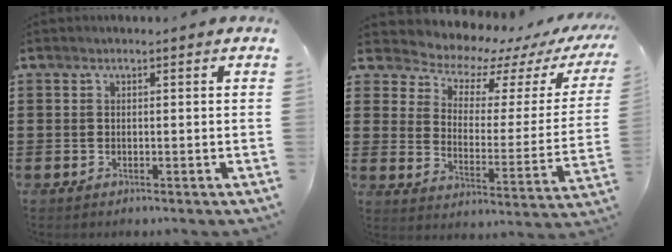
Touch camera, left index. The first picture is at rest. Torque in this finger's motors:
{"motor_torque": [2.14, 0.00, 0.32, -0.01]}